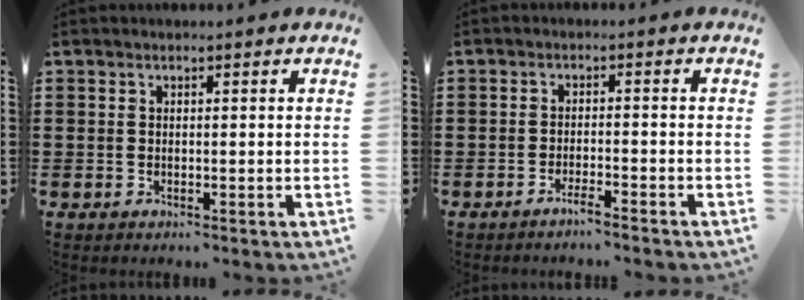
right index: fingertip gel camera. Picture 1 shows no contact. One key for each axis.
{"total": 2.4, "fx": -2.2, "fy": -0.4, "fz": 1.0, "tx": -0.017, "ty": 0.000, "tz": -0.043}